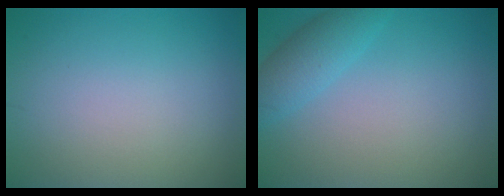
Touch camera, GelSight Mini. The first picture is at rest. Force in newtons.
{"total": 3.0, "press": 3.0, "slide": 0.2}